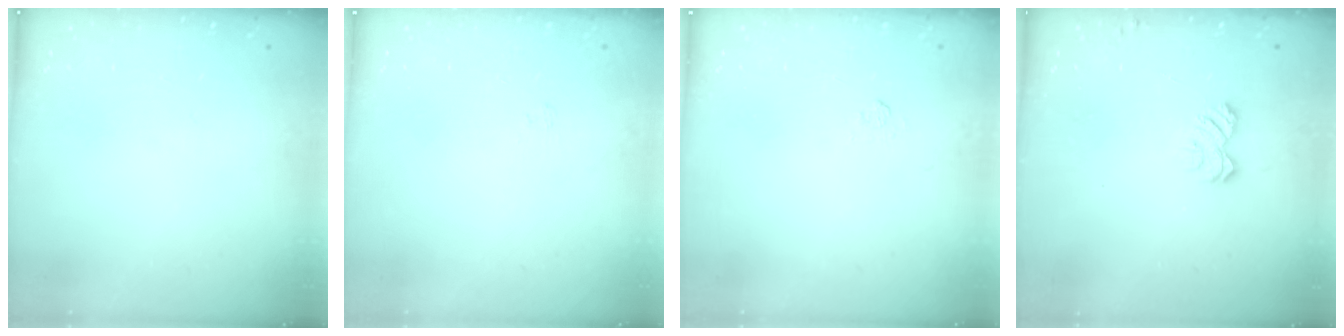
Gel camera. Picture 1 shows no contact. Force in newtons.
{"total": 1.7, "press": 1.2, "slide": 1.1}
{"total": 5.2, "press": 5.1, "slide": 1.2}
{"total": 5.5, "press": 5.4, "slide": 0.5}